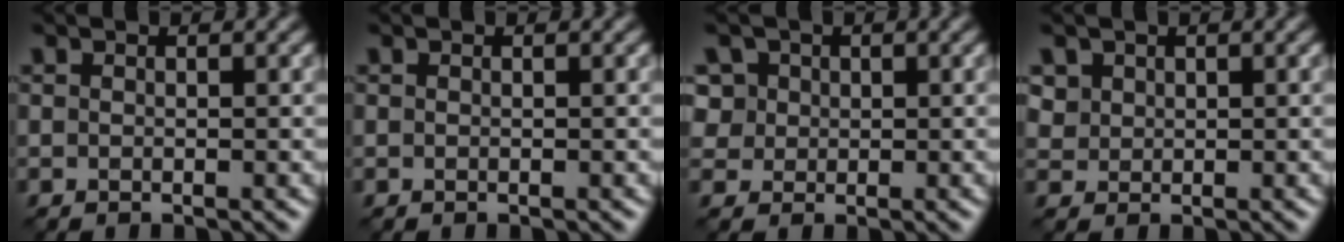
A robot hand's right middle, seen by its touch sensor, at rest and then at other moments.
{"total": 0.0}
{"total": 4.9, "force": [2.4, 4.0, 1.6], "torque": [-0.041, 0.018, 0.029]}
{"total": 1.9, "force": [1.2, 1.5, 0.3], "torque": [-0.023, 0.000, 0.036]}